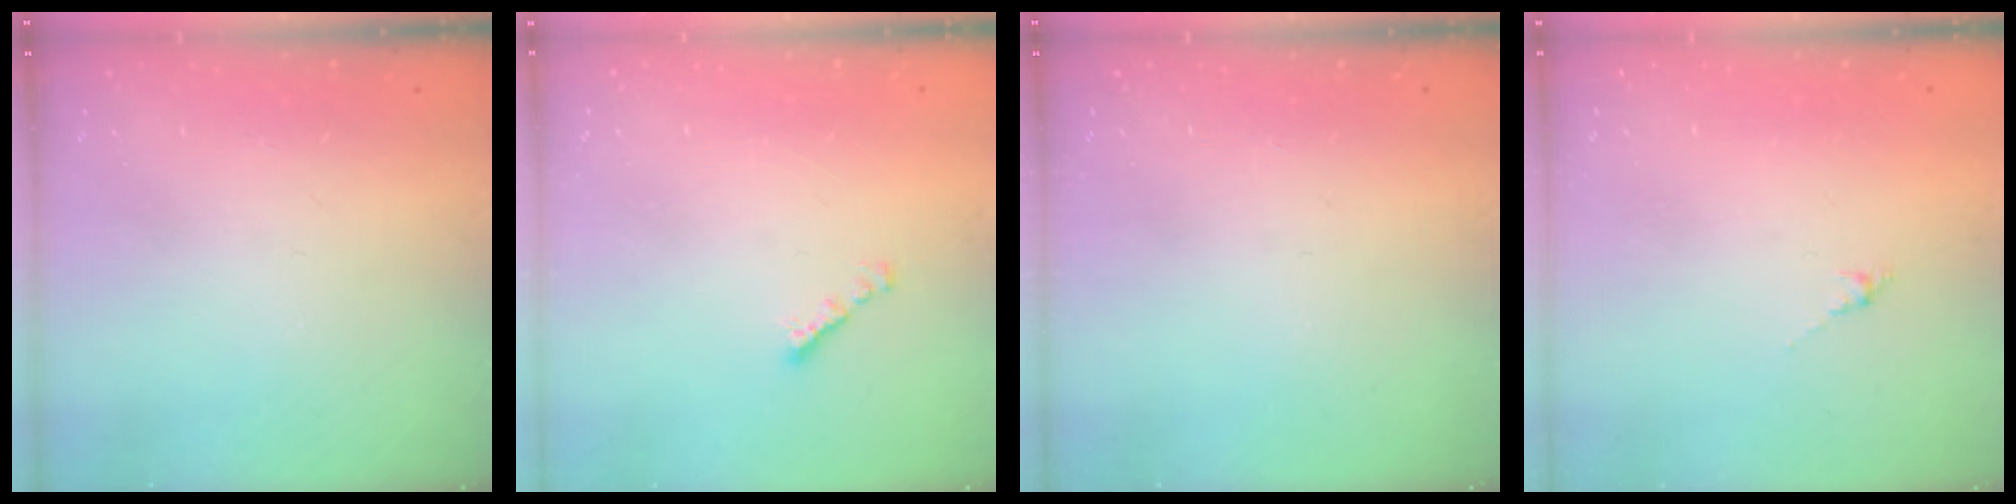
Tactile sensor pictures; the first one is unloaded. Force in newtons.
{"total": 1.8, "press": 1.7, "slide": 0.6}
{"total": 0.0}
{"total": 0.0}